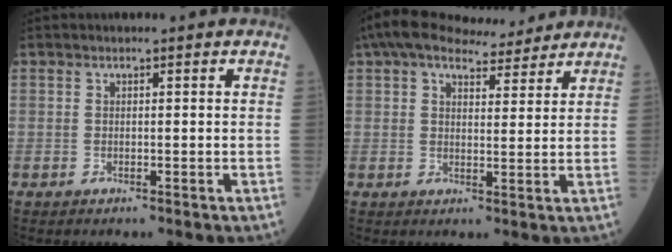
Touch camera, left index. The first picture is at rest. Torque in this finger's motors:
{"motor_torque": [1.13, -1.02, 0.21, 0.04]}